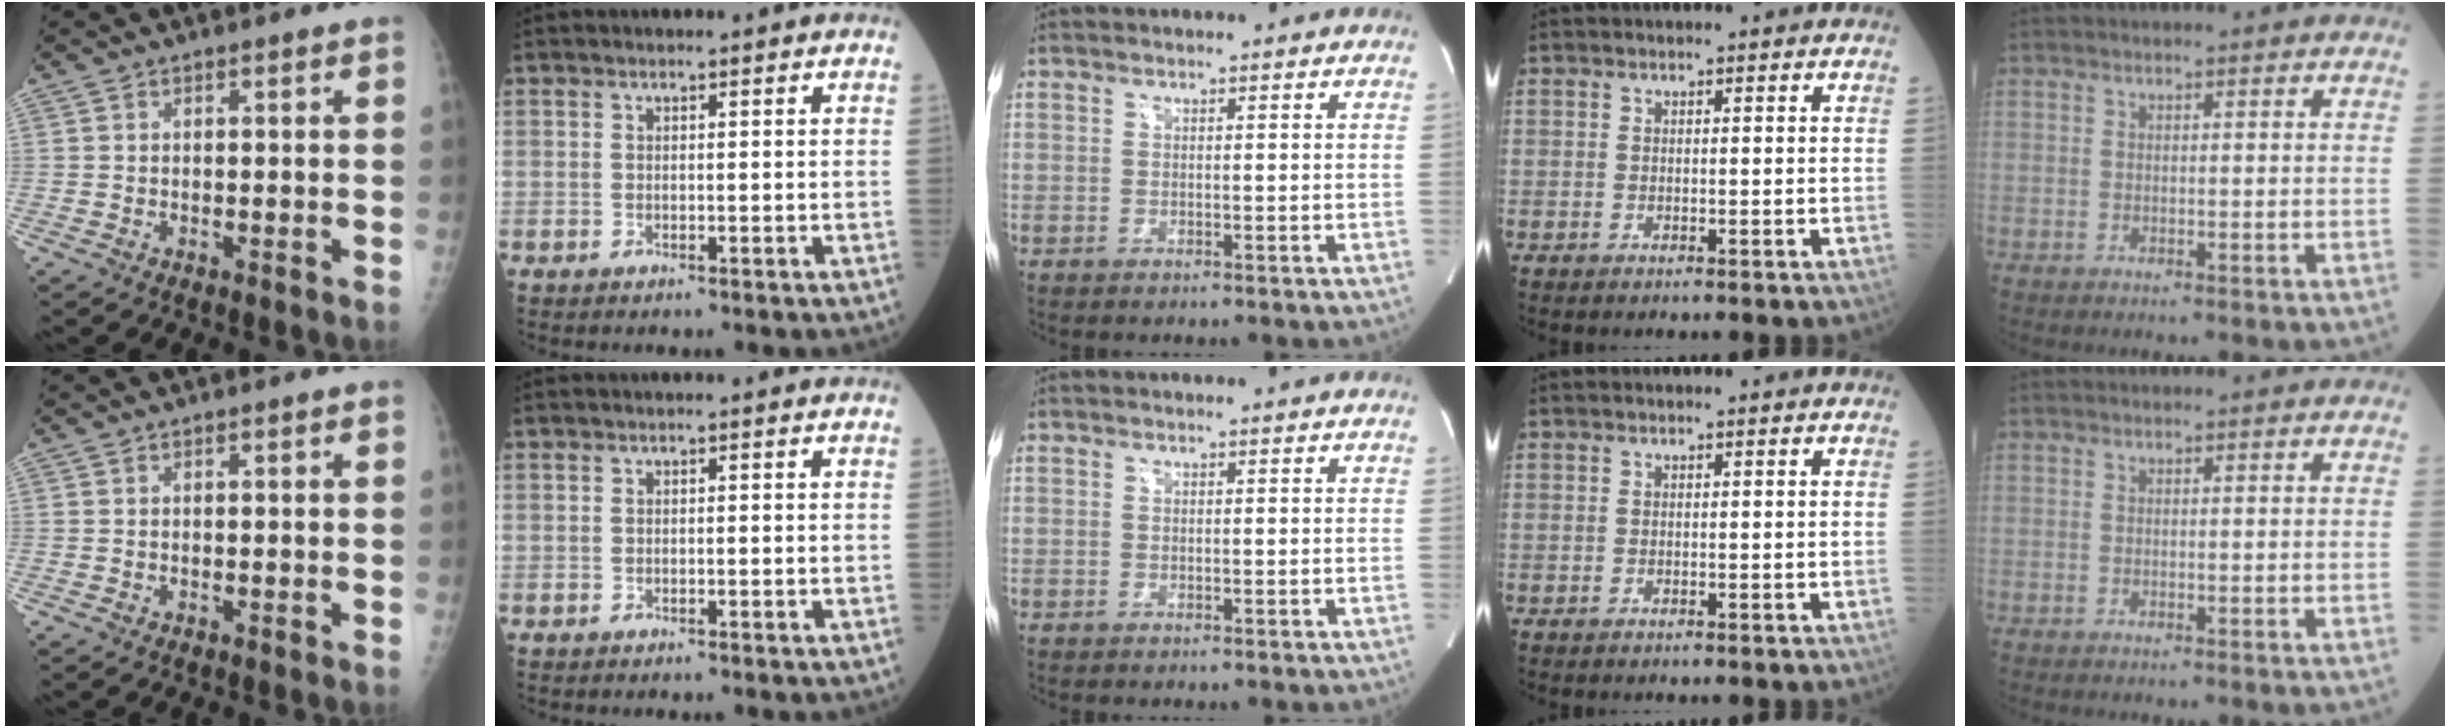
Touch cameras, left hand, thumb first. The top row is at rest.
{}